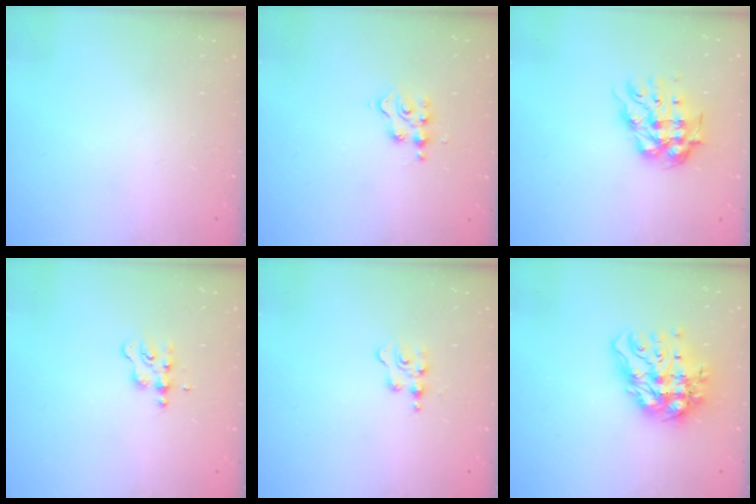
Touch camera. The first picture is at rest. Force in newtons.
{"total": 3.3, "press": 3.3, "slide": 0.2}
{"total": 9.3, "press": 9.3, "slide": 1.2}
{"total": 3.5, "press": 3.5, "slide": 0.5}
{"total": 3.6, "press": 3.6, "slide": 0.4}
{"total": 15.4, "press": 15.2, "slide": 2.1}